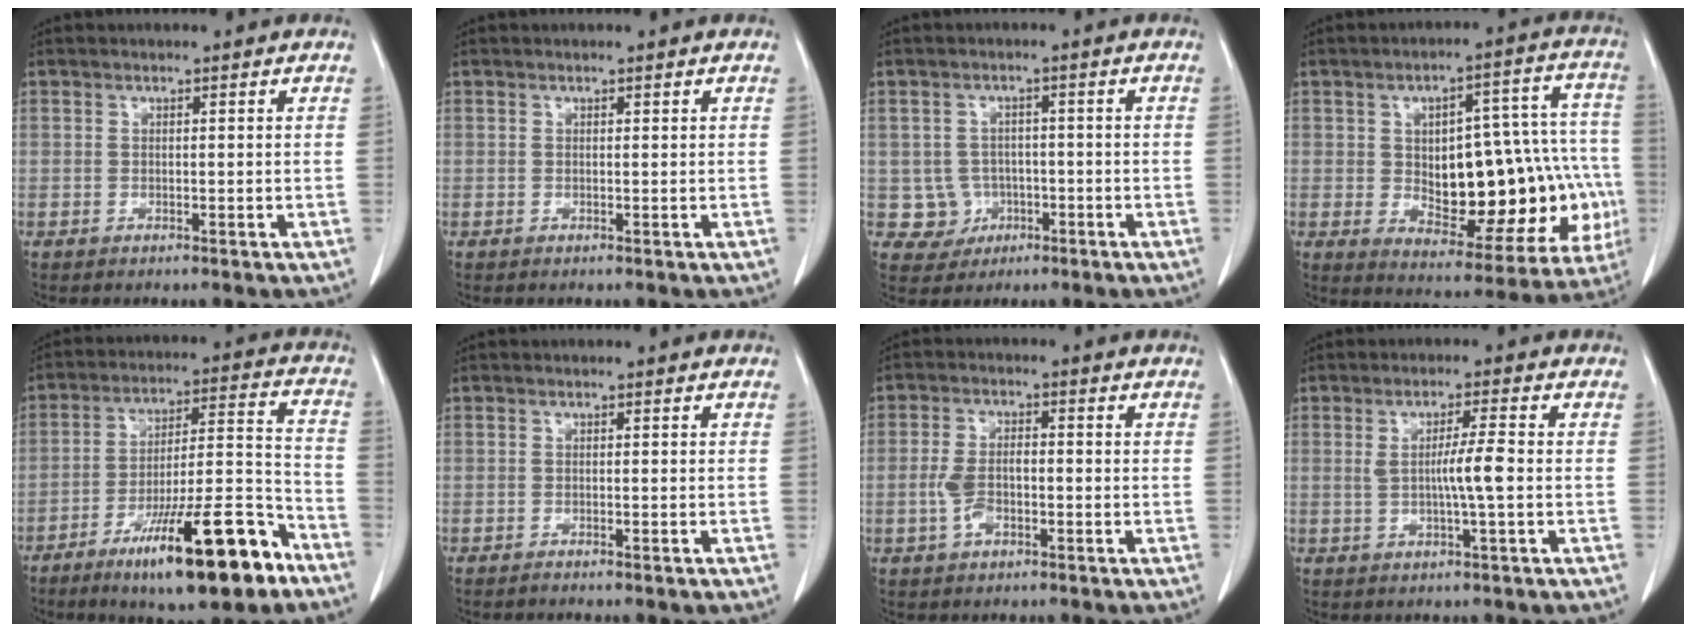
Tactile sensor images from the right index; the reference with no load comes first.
{"total": 0.0}
{"total": 4.5, "force": [-1.0, 4.4, 0.4], "torque": [0.001, 0.010, -0.007]}
{"total": 22.2, "force": [-2.5, 10.2, 19.5], "torque": [-0.217, 0.046, 0.000]}
{"total": 19.1, "force": [-11.5, 2.8, 15.0], "torque": [-0.223, -0.002, -0.183]}
{"total": 1.0, "force": [-0.8, -0.1, 0.6], "torque": [-0.013, -0.001, -0.010]}
{"total": 4.8, "force": [-1.3, 2.4, 3.9], "torque": [-0.086, 0.011, -0.024]}
{"total": 4.8, "force": [-0.2, -0.4, 4.8], "torque": [-0.081, -0.004, -0.004]}